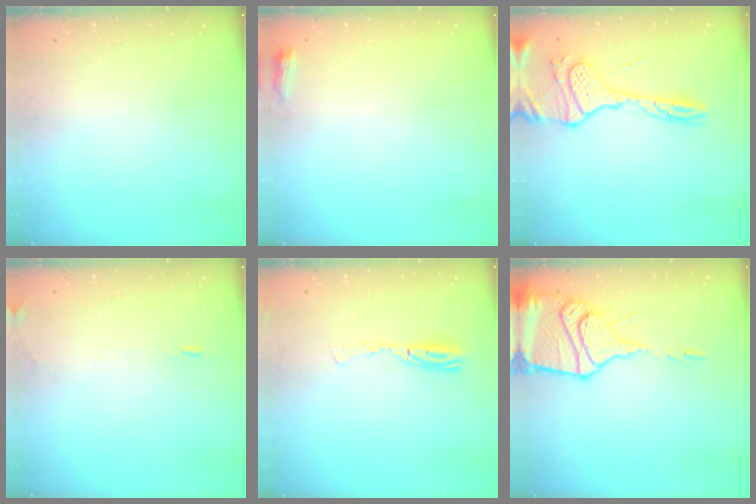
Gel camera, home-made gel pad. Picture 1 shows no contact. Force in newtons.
{"total": 4.7, "press": 4.6, "slide": 0.8}
{"total": 16.0, "press": 15.9, "slide": 1.6}
{"total": 5.6, "press": 5.3, "slide": 1.8}
{"total": 6.9, "press": 6.7, "slide": 1.8}
{"total": 16.9, "press": 16.8, "slide": 1.6}